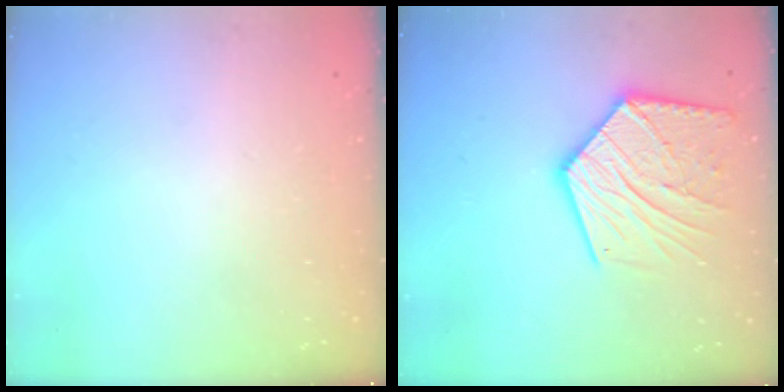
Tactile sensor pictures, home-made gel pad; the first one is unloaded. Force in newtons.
{"total": 19.3, "press": 19.3, "slide": 1.1}